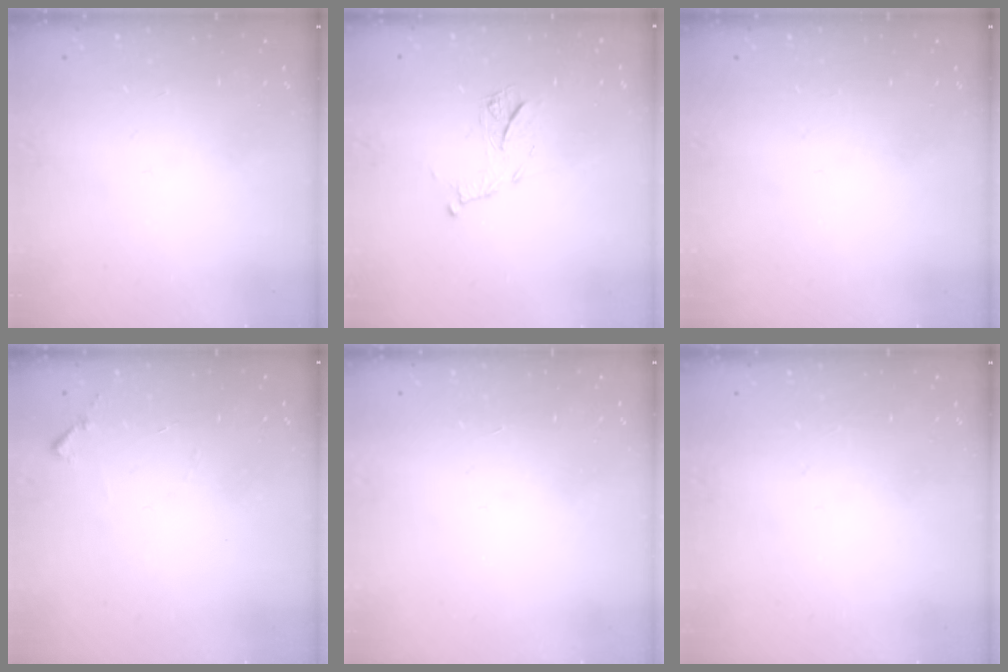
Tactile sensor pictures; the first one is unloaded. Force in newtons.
{"total": 10.1, "press": 10.1, "slide": 0.5}
{"total": 0.0}
{"total": 6.8, "press": 6.8, "slide": 0.6}
{"total": 1.5, "press": 1.5, "slide": 0.1}
{"total": 0.0}